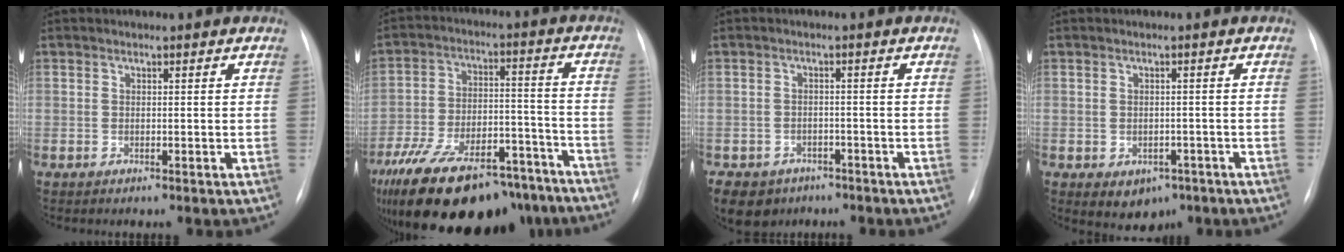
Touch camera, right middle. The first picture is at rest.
{"total": 28.4, "force": [-21.4, 11.1, 15.1], "torque": [-0.281, -0.011, -0.320]}
{"total": 6.4, "force": [-4.3, 4.7, 1.1], "torque": [-0.020, 0.006, -0.061]}
{"total": 4.8, "force": [-2.3, 3.6, 2.2], "torque": [-0.025, 0.005, -0.018]}